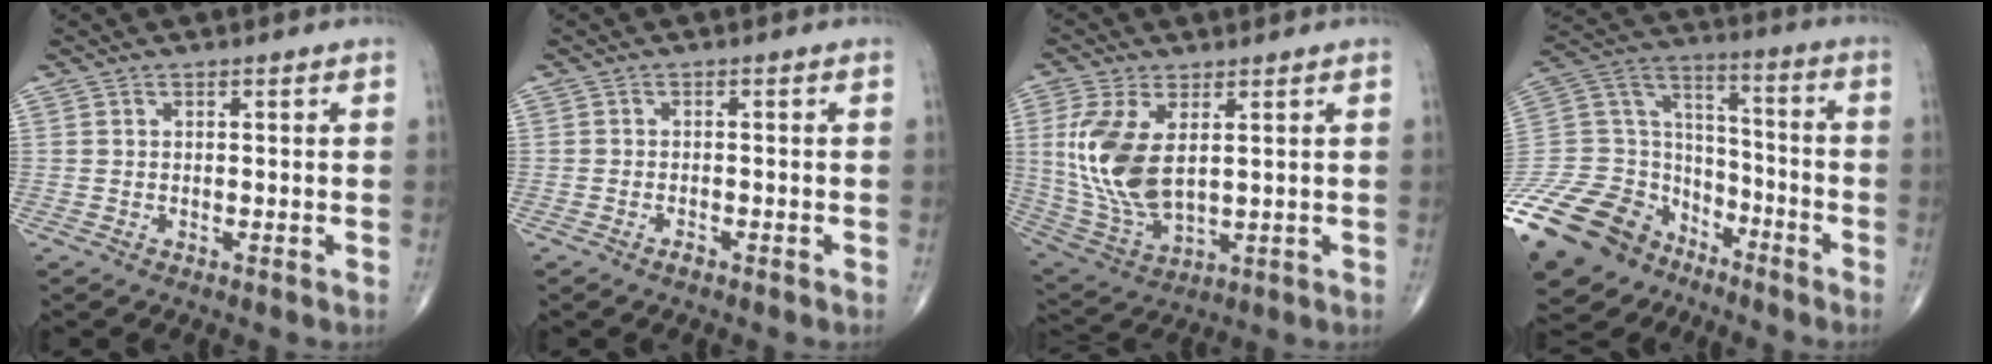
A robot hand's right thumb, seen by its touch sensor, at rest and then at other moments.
{"total": 1.0, "force": [-0.8, 0.4, 0.5], "torque": [-0.009, 0.005, -0.014]}
{"total": 13.8, "force": [2.5, 7.1, 11.5], "torque": [-0.248, -0.014, 0.065]}
{"total": 27.7, "force": [-17.6, 18.1, 11.4], "torque": [-0.270, 0.073, -0.299]}